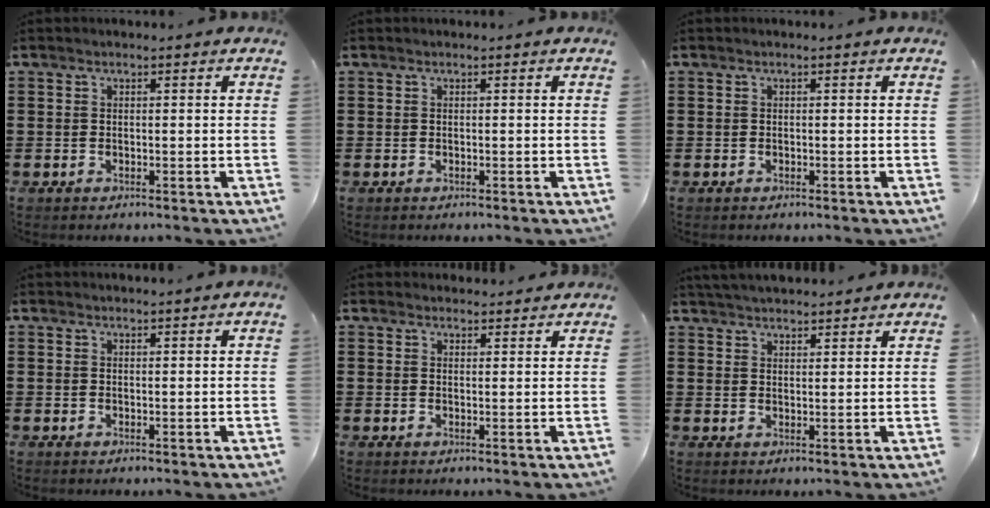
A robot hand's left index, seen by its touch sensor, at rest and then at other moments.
{"total": 0.0}
{"total": 0.0}
{"total": 0.8, "force": [0.8, -0.1, 0.2], "torque": [-0.005, -0.003, 0.017]}
{"total": 1.8, "force": [1.8, 0.4, -0.1], "torque": [-0.003, 0.000, 0.035]}
{"total": 3.1, "force": [3.1, -0.1, 0.2], "torque": [-0.013, -0.007, 0.059]}